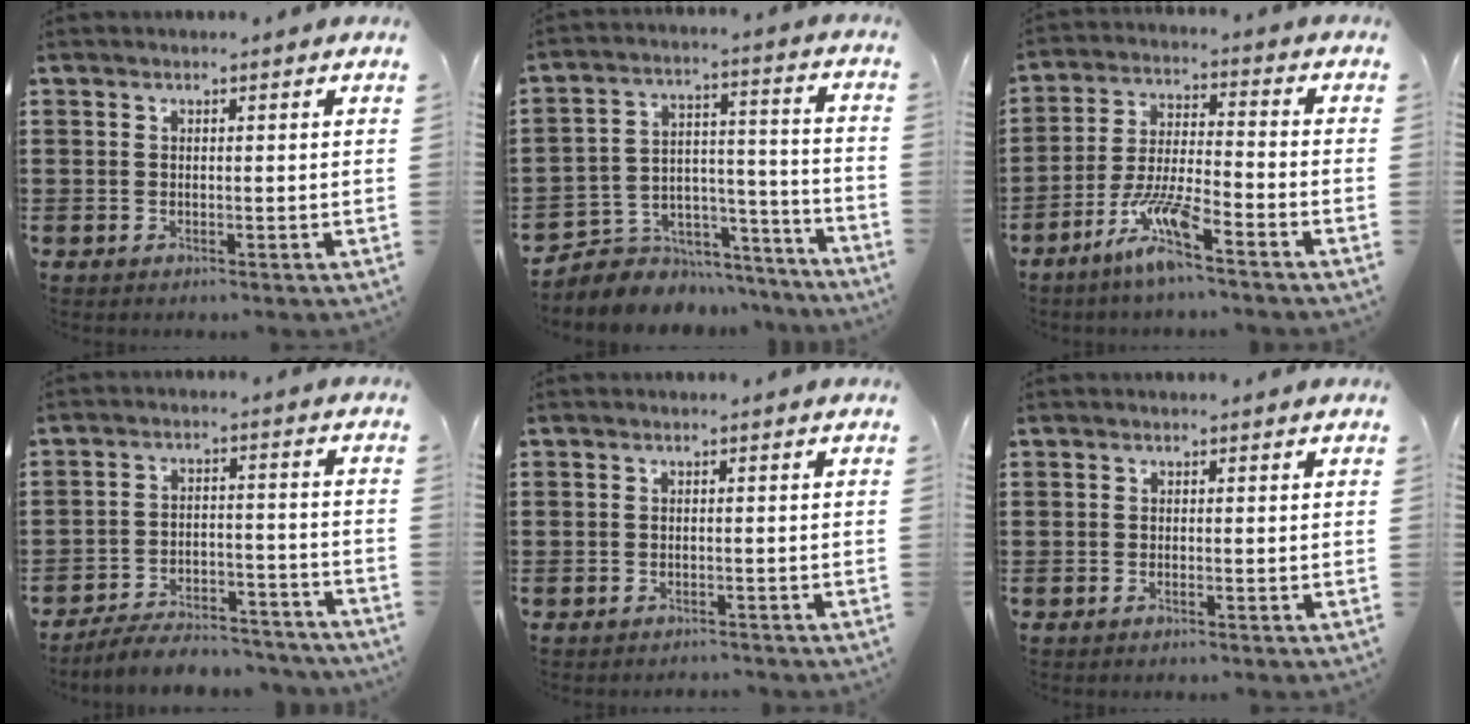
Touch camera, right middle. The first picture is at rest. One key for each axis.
{"total": 5.0, "fx": -3.9, "fy": 3.1, "fz": -0.1, "tx": -0.010, "ty": 0.009, "tz": -0.076}
{"total": 8.7, "fx": -5.9, "fy": 1.1, "fz": 6.3, "tx": -0.135, "ty": -0.008, "tz": -0.112}
{"total": 6.0, "fx": -5.8, "fy": 0.7, "fz": 1.4, "tx": -0.027, "ty": 0.008, "tz": -0.112}
{"total": 1.3, "fx": -1.2, "fy": 0.1, "fz": -0.2, "tx": -0.001, "ty": 0.002, "tz": -0.028}
{"total": 0.5, "fx": -0.3, "fy": 0.0, "fz": 0.4, "tx": -0.009, "ty": -0.003, "tz": -0.004}